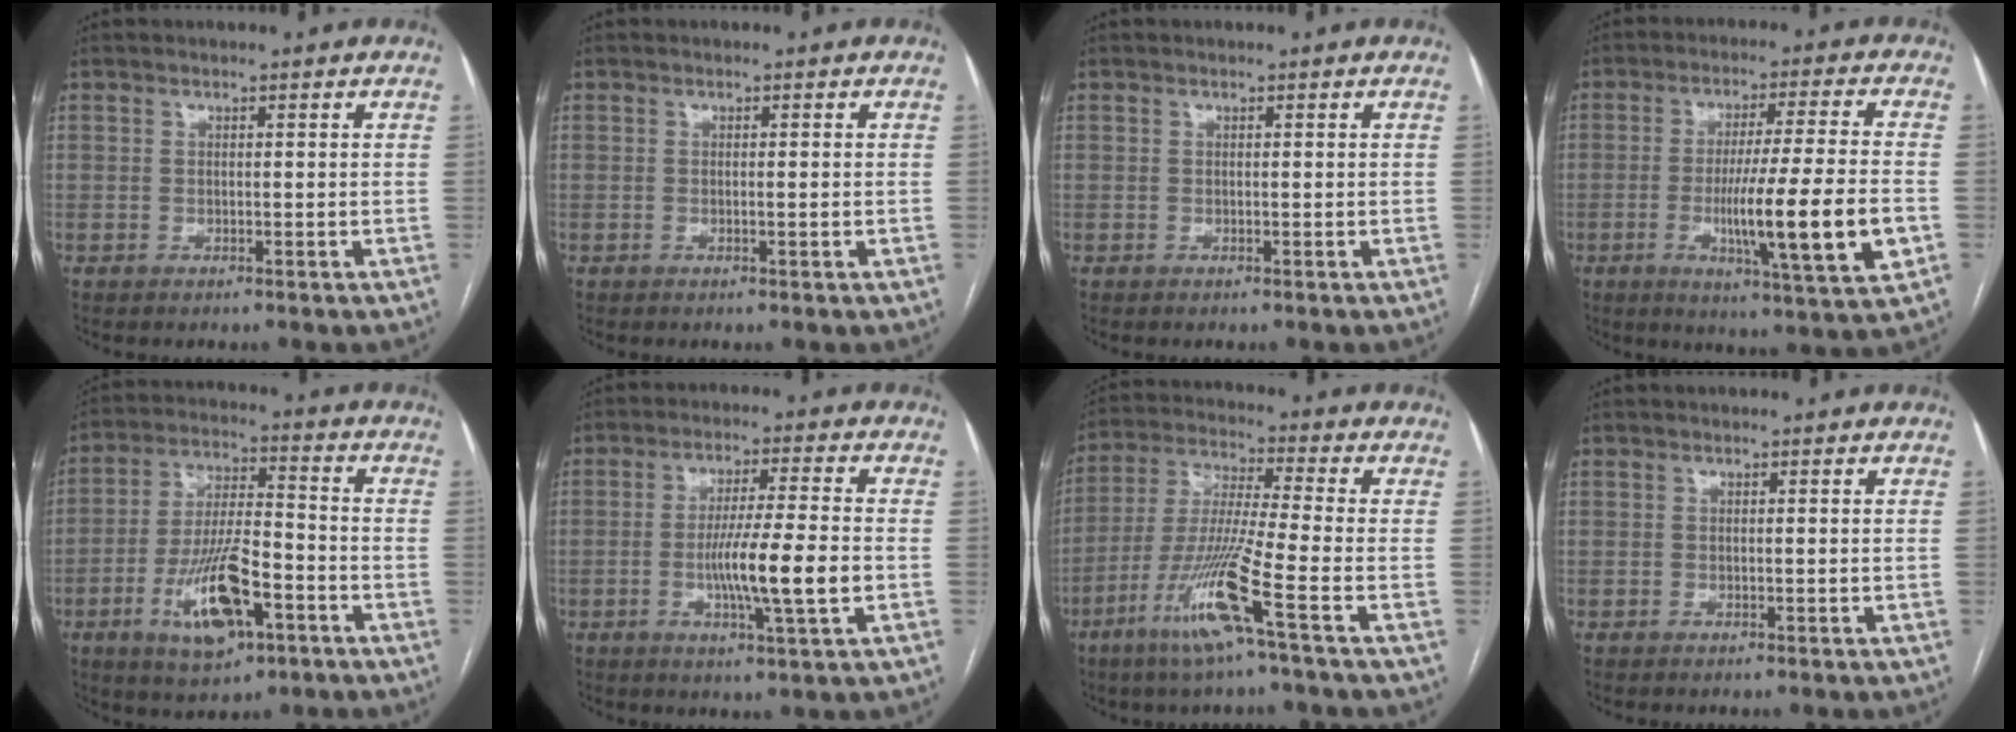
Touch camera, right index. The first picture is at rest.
{"total": 0.9, "force": [-0.2, -0.1, 0.9], "torque": [-0.017, -0.002, 0.000]}
{"total": 0.0}
{"total": 15.4, "force": [-3.8, -0.2, 14.9], "torque": [-0.251, -0.023, -0.062]}
{"total": 13.4, "force": [-5.5, 4.2, 11.4], "torque": [-0.223, -0.002, -0.092]}
{"total": 10.2, "force": [-2.2, -0.2, 9.9], "torque": [-0.176, -0.008, -0.041]}
{"total": 13.0, "force": [-6.3, -1.5, 11.3], "torque": [-0.232, -0.026, -0.126]}
{"total": 0.0}